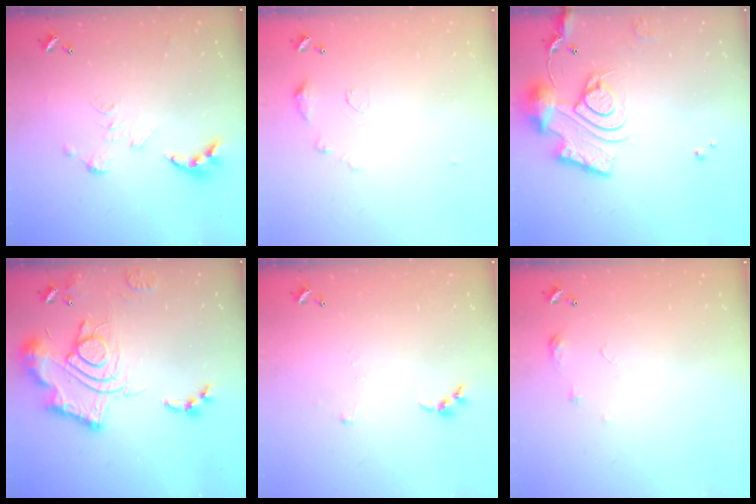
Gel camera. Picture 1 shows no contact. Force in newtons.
{"total": 6.4, "press": 6.4, "slide": 0.7}
{"total": 15.2, "press": 15.2, "slide": 1.5}
{"total": 19.5, "press": 19.4, "slide": 2.0}
{"total": 3.0, "press": 2.9, "slide": 0.4}
{"total": 6.3, "press": 6.3, "slide": 0.6}